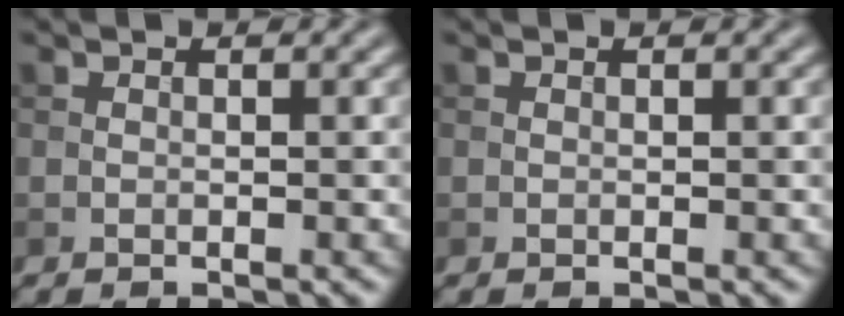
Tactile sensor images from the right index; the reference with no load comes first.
{"total": 0.0}